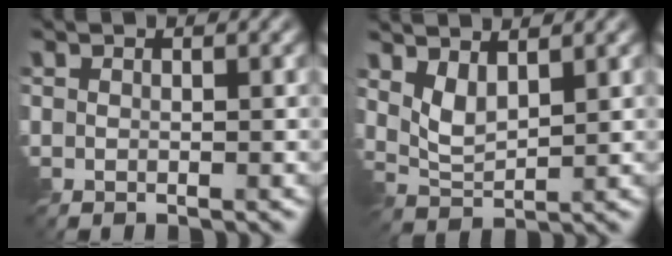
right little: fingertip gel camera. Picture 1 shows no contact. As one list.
[{"total": 2.6, "force": [1.4, 1.0, 2.0], "torque": [-0.051, -0.009, 0.031]}]